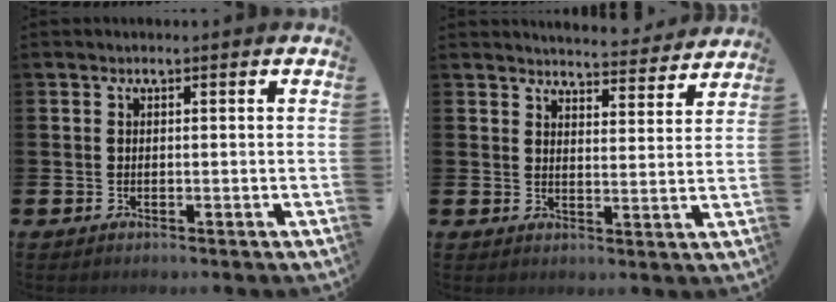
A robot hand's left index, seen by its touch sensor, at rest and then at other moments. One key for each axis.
{"total": 4.7, "fx": 4.7, "fy": 0.3, "fz": 0.2, "tx": -0.009, "ty": -0.037, "tz": 0.081}